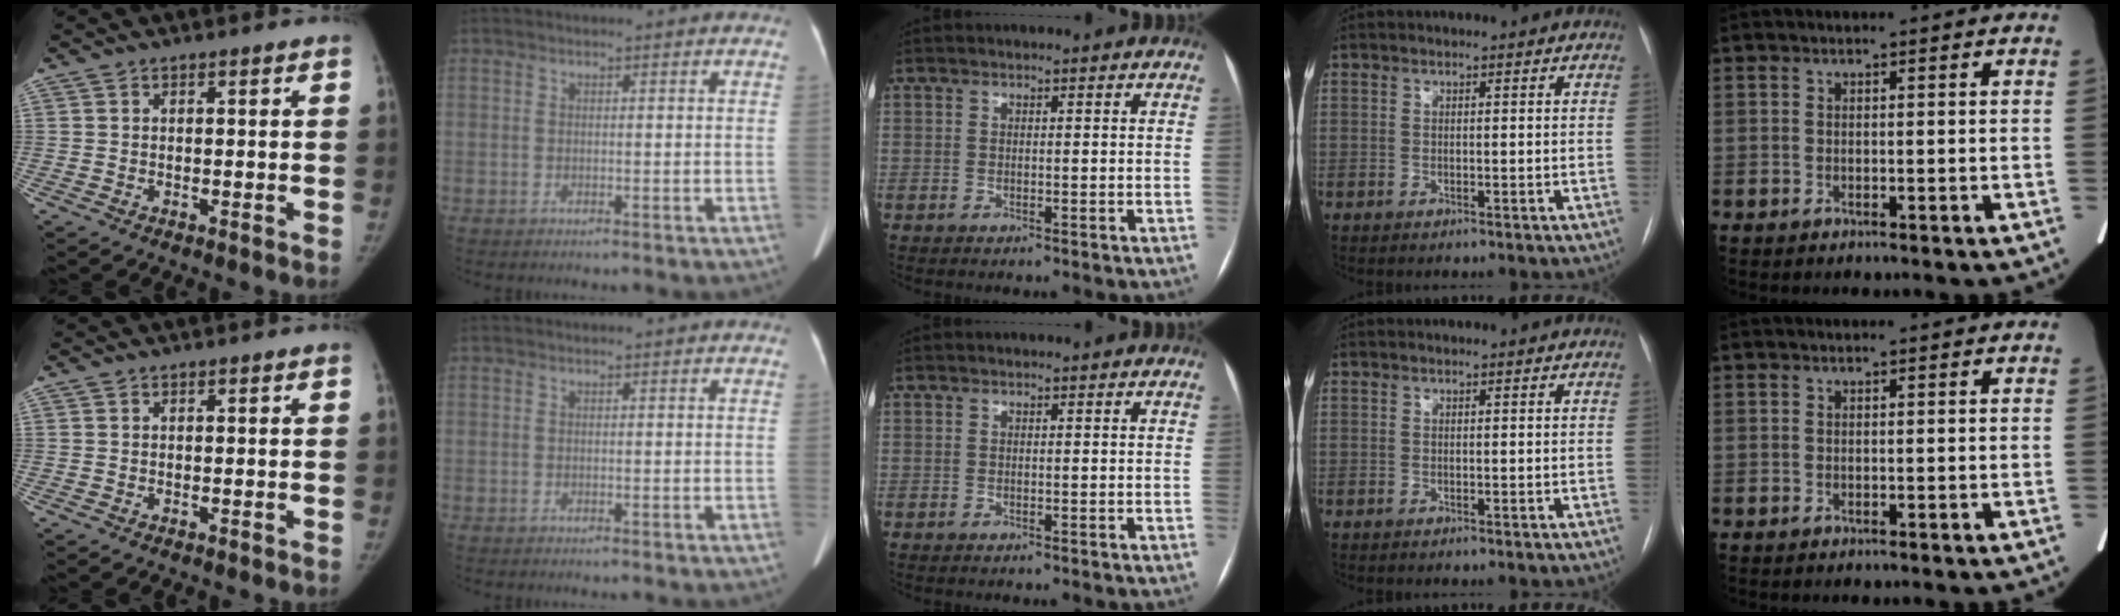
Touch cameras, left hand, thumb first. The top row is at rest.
{}